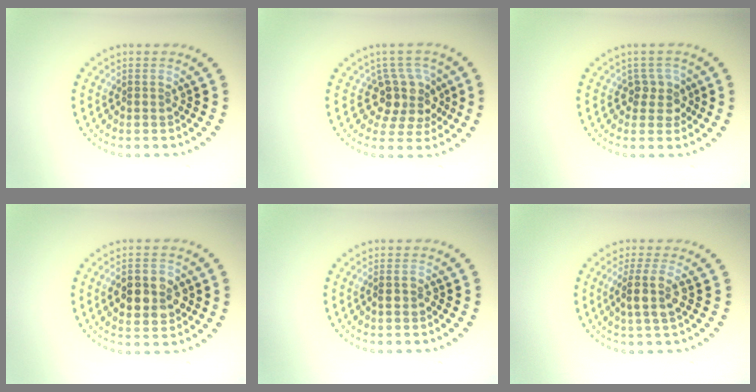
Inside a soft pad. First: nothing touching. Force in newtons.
{"total": 3.8, "press": 3.1, "slide": 2.3}
{"total": 2.1, "press": 1.7, "slide": 1.2}
{"total": 5.0, "press": 5.0, "slide": 0.3}
{"total": 0.9, "press": 0.8, "slide": 0.4}
{"total": 2.8, "press": 2.4, "slide": 1.5}